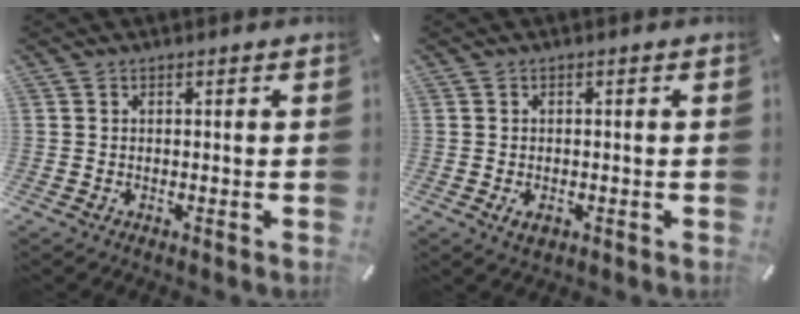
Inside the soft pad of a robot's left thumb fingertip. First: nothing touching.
{"total": 2.1, "force": [-0.7, 1.4, 1.4], "torque": [-0.032, -0.001, -0.015]}